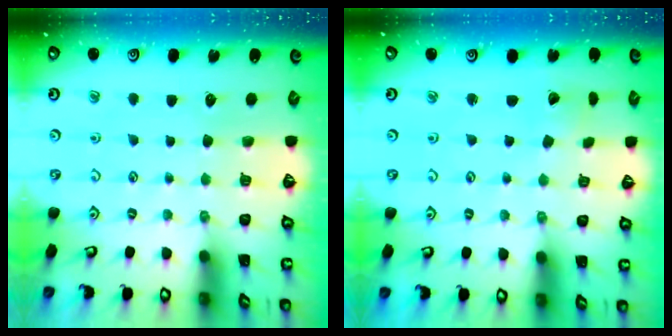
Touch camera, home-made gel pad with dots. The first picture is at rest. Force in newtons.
{"total": 2.1, "press": 2.1, "slide": 0.2}